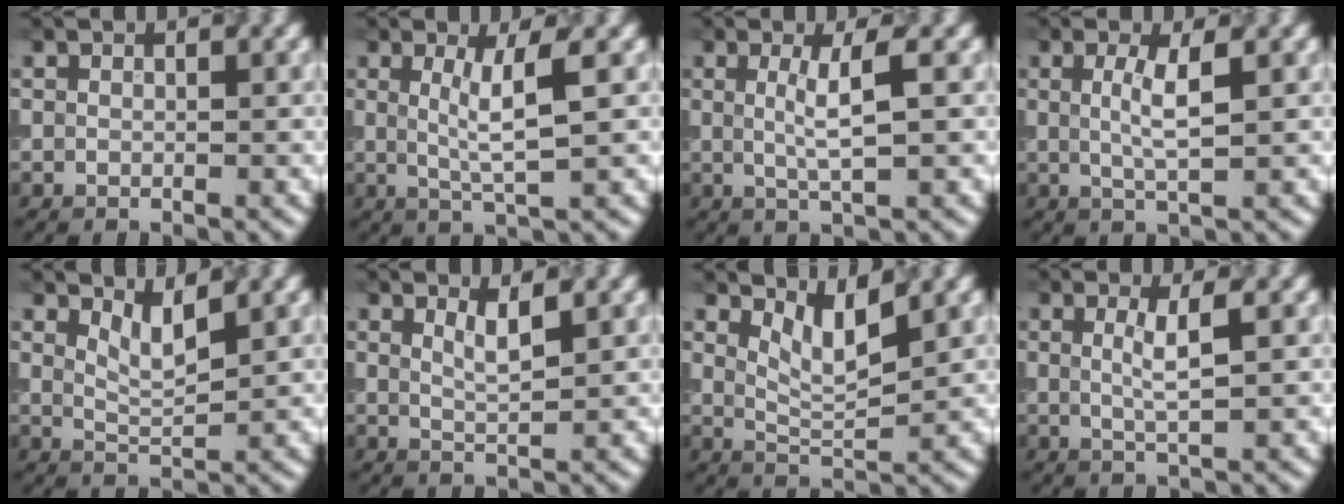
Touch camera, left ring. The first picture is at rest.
{"total": 3.5, "force": [0.8, 0.5, 3.4], "torque": [-0.063, -0.005, 0.016]}
{"total": 3.3, "force": [0.5, 0.7, 3.2], "torque": [-0.054, -0.003, 0.007]}
{"total": 2.9, "force": [0.6, 0.6, 2.8], "torque": [-0.052, -0.002, 0.010]}
{"total": 2.2, "force": [1.5, 0.5, 1.6], "torque": [-0.031, -0.011, 0.032]}
{"total": 1.9, "force": [1.0, 0.4, 1.5], "torque": [-0.026, -0.005, 0.017]}
{"total": 3.2, "force": [2.0, 0.8, 2.4], "torque": [-0.048, -0.009, 0.042]}
{"total": 2.6, "force": [0.5, 0.5, 2.5], "torque": [-0.044, -0.002, 0.009]}